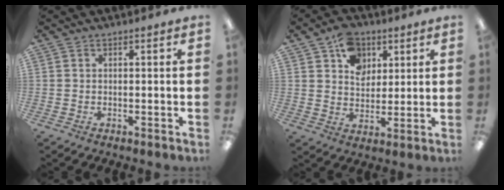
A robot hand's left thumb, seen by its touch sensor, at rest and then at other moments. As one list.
[{"total": 9.8, "force": [5.5, 7.4, 3.3], "torque": [-0.046, -0.020, 0.100]}]